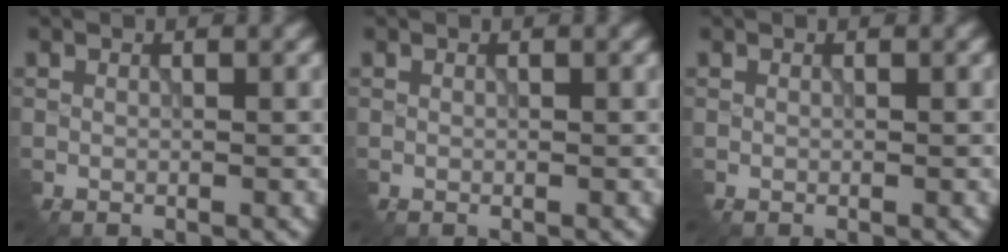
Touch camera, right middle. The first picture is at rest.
{"total": 0.0}
{"total": 0.0}